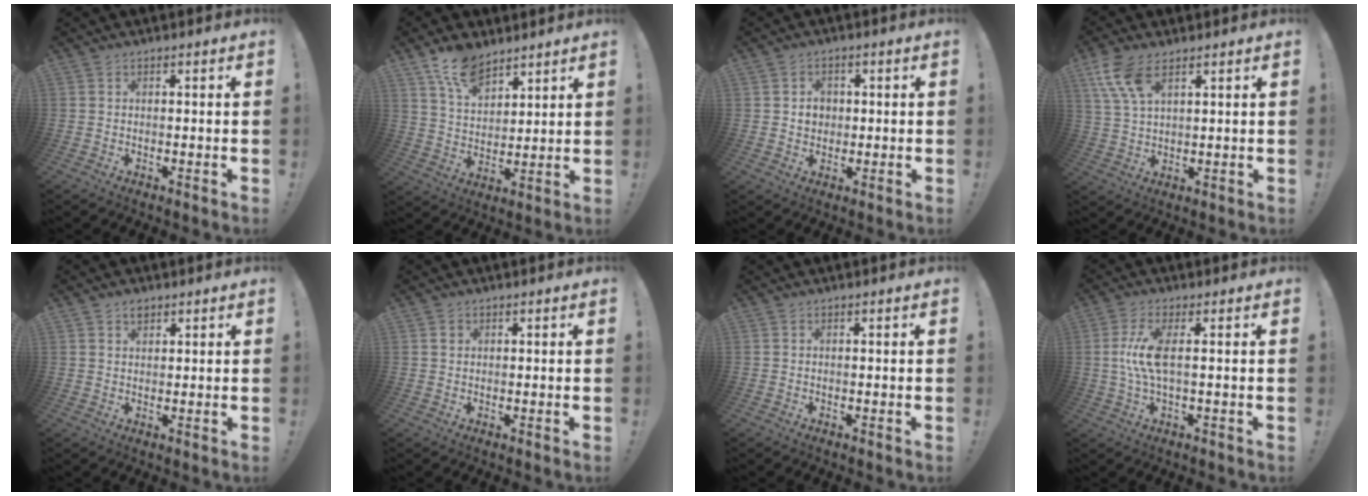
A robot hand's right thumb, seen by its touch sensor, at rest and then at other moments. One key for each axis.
{"total": 10.9, "fx": 8.1, "fy": 5.2, "fz": 5.1, "tx": -0.087, "ty": -0.045, "tz": 0.152}
{"total": 4.2, "fx": 0.3, "fy": 3.7, "fz": 1.9, "tx": -0.020, "ty": -0.003, "tz": 0.001}
{"total": 9.0, "fx": 5.2, "fy": 3.9, "fz": 6.2, "tx": -0.128, "ty": -0.016, "tz": 0.101}
{"total": 2.3, "fx": 1.6, "fy": 1.4, "fz": 0.6, "tx": 0.007, "ty": -0.010, "tz": 0.026}
{"total": 1.0, "fx": 0.4, "fy": 0.9, "fz": 0.2, "tx": 0.010, "ty": -0.004, "tz": 0.005}
{"total": 0.0}
{"total": 8.6, "fx": 0.5, "fy": 2.2, "fz": 8.4, "tx": -0.161, "ty": -0.008, "tz": 0.005}